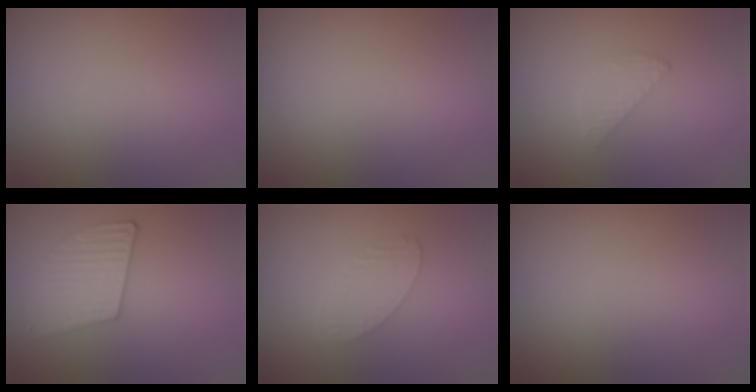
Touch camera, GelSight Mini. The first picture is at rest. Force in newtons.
{"total": 0.0}
{"total": 1.5, "press": 1.5, "slide": 0.2}
{"total": 3.0, "press": 2.9, "slide": 0.4}
{"total": 2.0, "press": 2.0, "slide": 0.1}
{"total": 0.0}